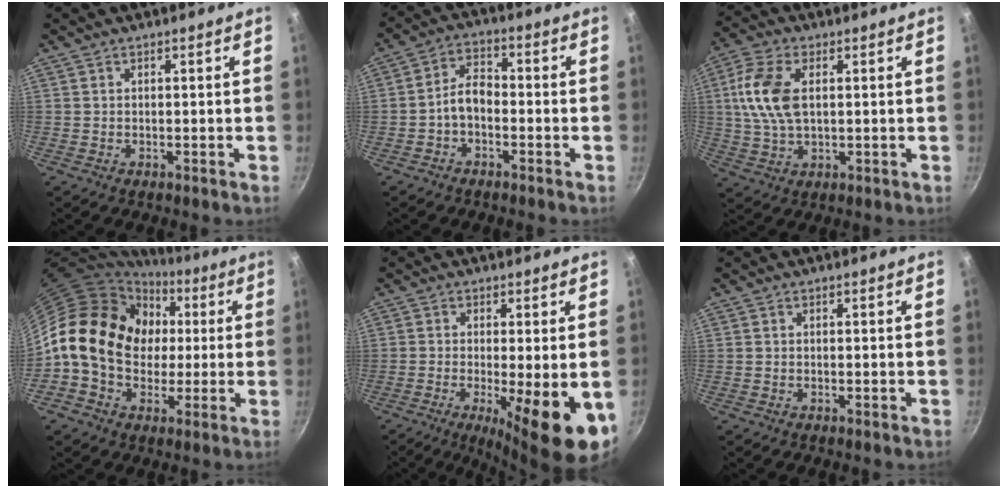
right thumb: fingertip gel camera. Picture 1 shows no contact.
{"total": 5.3, "force": [-1.9, 3.3, 3.8], "torque": [-0.059, 0.033, -0.041]}
{"total": 10.9, "force": [1.9, 6.1, 8.8], "torque": [-0.178, 0.008, 0.032]}
{"total": 19.9, "force": [2.3, 15.4, 12.3], "torque": [-0.182, 0.028, 0.034]}
{"total": 12.6, "force": [-3.6, 2.9, 11.7], "torque": [-0.171, -0.011, -0.047]}
{"total": 0.0}